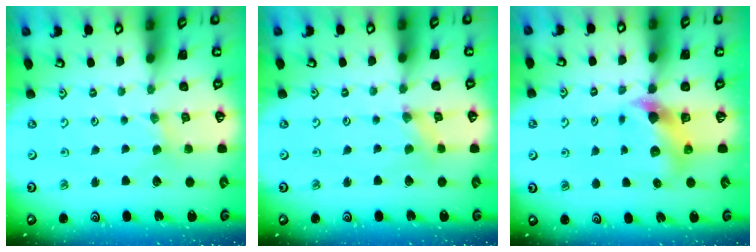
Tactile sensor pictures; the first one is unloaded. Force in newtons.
{"total": 0.0}
{"total": 5.9, "press": 5.9, "slide": 0.9}